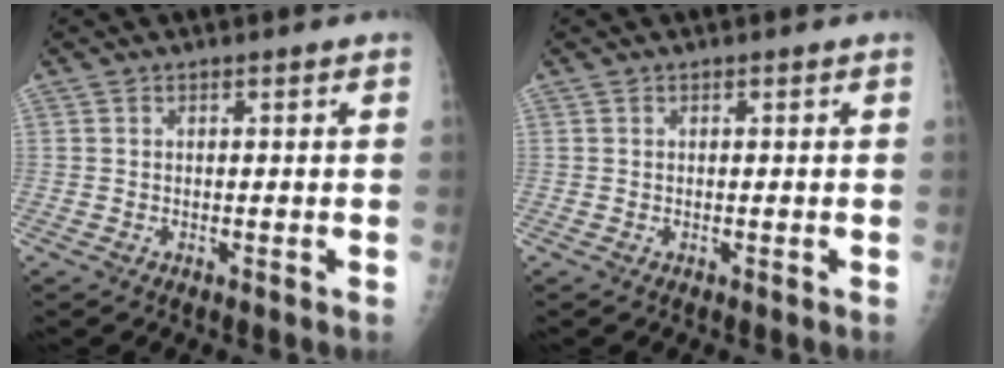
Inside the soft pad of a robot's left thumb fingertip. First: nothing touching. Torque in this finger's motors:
{"motor_torque": [0.00, 0.01, -0.01, -0.01, 0.00]}